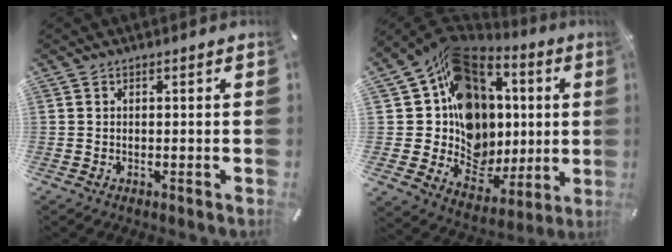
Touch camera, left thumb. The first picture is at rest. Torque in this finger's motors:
{"motor_torque": [2.48, 2.53, 1.64, -1.13, 0.74]}